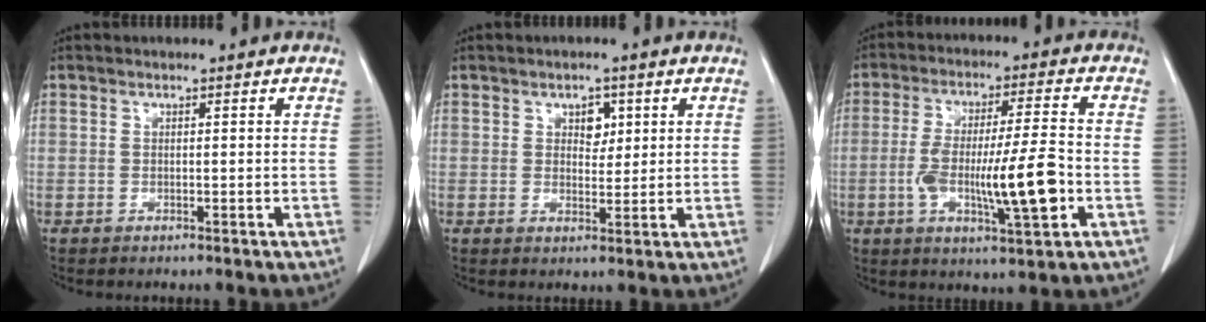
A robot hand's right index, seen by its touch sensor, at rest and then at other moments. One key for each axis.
{"total": 3.0, "fx": 1.2, "fy": 1.9, "fz": 1.9, "tx": -0.023, "ty": 0.003, "tz": 0.019}
{"total": 12.4, "fx": -2.9, "fy": 1.2, "fz": 12.0, "tx": -0.216, "ty": 0.000, "tz": -0.046}